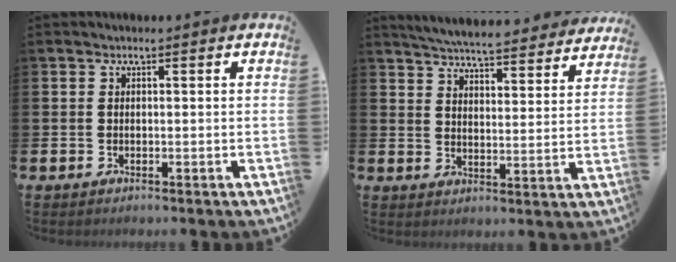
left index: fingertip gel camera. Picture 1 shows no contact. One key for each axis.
{"total": 6.0, "fx": 5.9, "fy": 0.4, "fz": 1.2, "tx": -0.039, "ty": -0.049, "tz": 0.101}